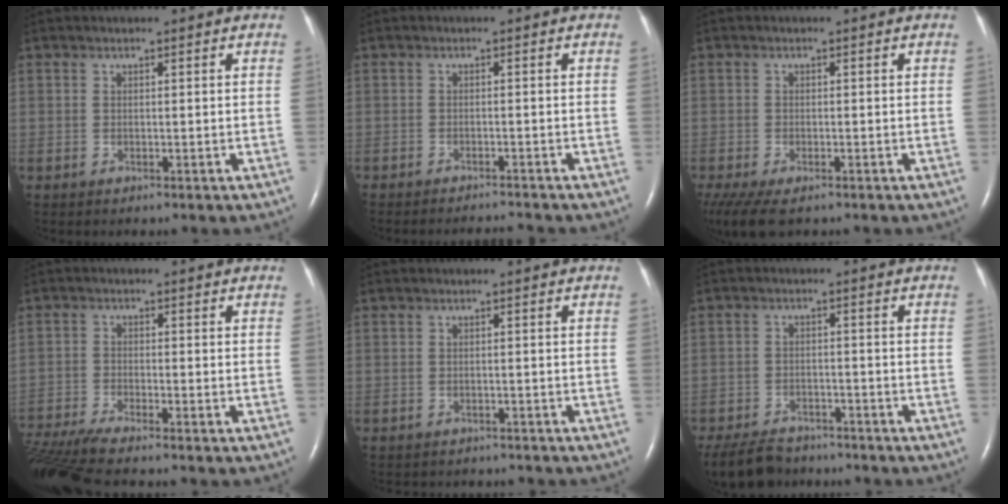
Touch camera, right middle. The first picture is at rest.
{"total": 3.7, "force": [-3.6, -0.7, 0.2], "torque": [-0.003, -0.011, -0.054]}
{"total": 8.1, "force": [-5.5, 3.2, 5.0], "torque": [-0.105, -0.019, -0.089]}
{"total": 8.1, "force": [-7.3, -0.9, 3.6], "torque": [-0.065, -0.025, -0.130]}
{"total": 5.5, "force": [-5.1, 1.7, 1.1], "torque": [-0.011, -0.002, -0.059]}
{"total": 8.6, "force": [-7.4, 3.4, 2.7], "torque": [-0.052, -0.012, -0.117]}